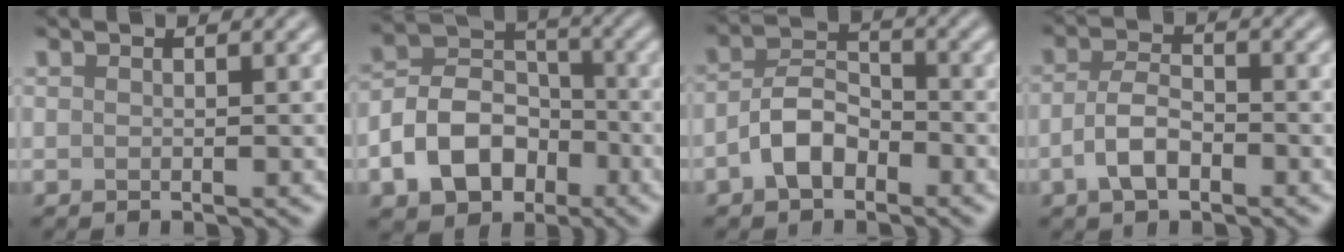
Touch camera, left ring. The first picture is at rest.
{"total": 7.4, "force": [-3.0, 5.3, 4.2], "torque": [-0.074, 0.004, -0.066]}
{"total": 4.1, "force": [-1.9, 2.5, 2.7], "torque": [-0.049, 0.011, -0.042]}
{"total": 3.5, "force": [-1.4, 1.8, 2.6], "torque": [-0.051, 0.004, -0.034]}